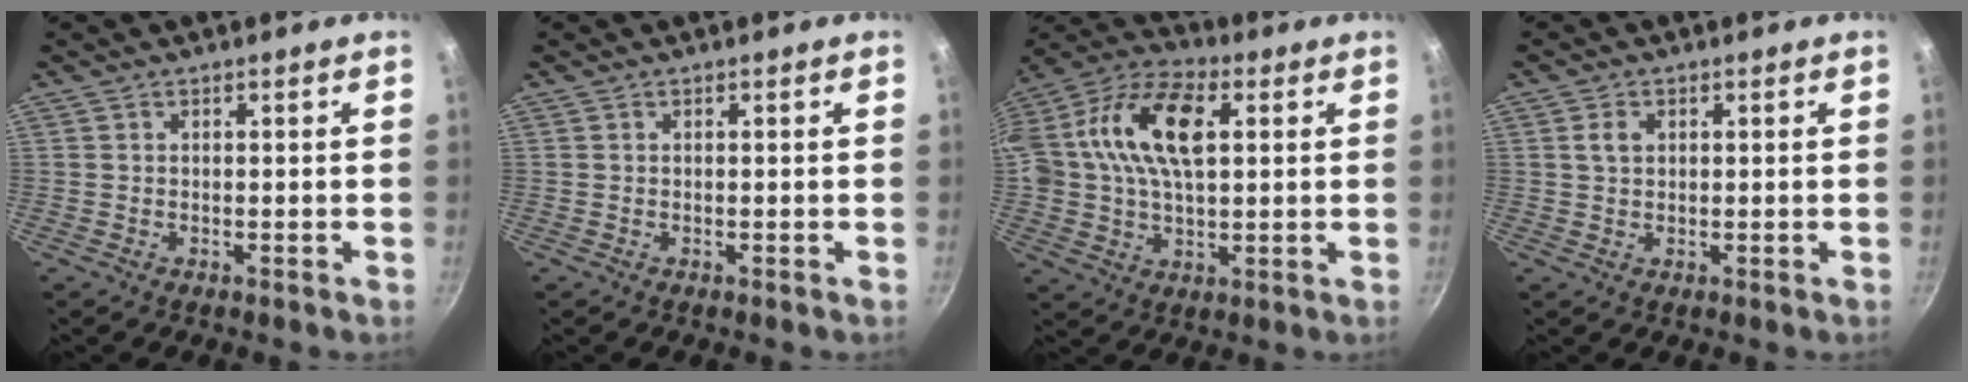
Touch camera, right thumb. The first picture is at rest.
{"total": 0.0}
{"total": 19.1, "force": [3.8, 11.4, 14.9], "torque": [-0.273, 0.025, 0.050]}
{"total": 2.5, "force": [0.7, 1.8, 1.6], "torque": [-0.023, 0.003, 0.013]}